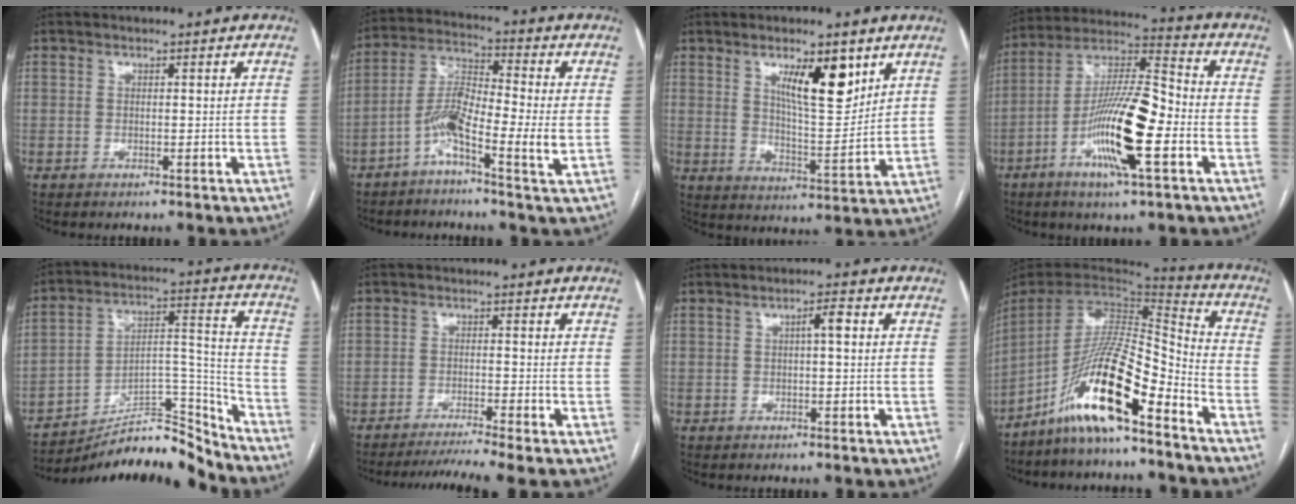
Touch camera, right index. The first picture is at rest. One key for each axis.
{"total": 9.1, "fx": -3.1, "fy": 0.8, "fz": 8.5, "tx": -0.174, "ty": 0.014, "tz": -0.068}
{"total": 10.0, "fx": 5.3, "fy": 2.5, "fz": 8.2, "tx": -0.135, "ty": -0.008, "tz": 0.091}
{"total": 16.0, "fx": -5.1, "fy": 1.3, "fz": 15.1, "tx": -0.292, "ty": -0.003, "tz": -0.096}
{"total": 14.6, "fx": -14.0, "fy": 1.9, "fz": 3.6, "tx": -0.050, "ty": 0.059, "tz": -0.233}
{"total": 6.8, "fx": -5.7, "fy": -1.9, "fz": 3.2, "tx": -0.049, "ty": -0.013, "tz": -0.094}
{"total": 2.3, "fx": 0.4, "fy": 0.3, "fz": 2.3, "tx": -0.036, "ty": 0.006, "tz": 0.005}
{"total": 15.3, "fx": -10.0, "fy": 1.8, "fz": 11.5, "tx": -0.218, "ty": 0.005, "tz": -0.182}